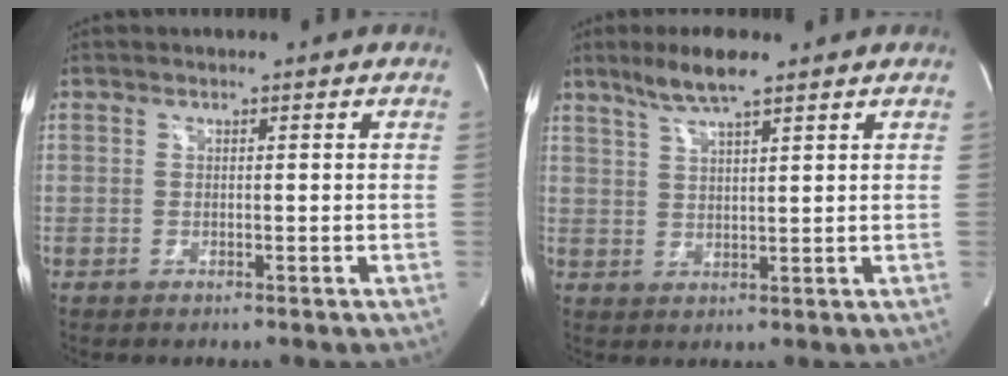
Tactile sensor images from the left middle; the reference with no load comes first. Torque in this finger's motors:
{"motor_torque": [0.46, -0.35, -0.02, 0.03]}